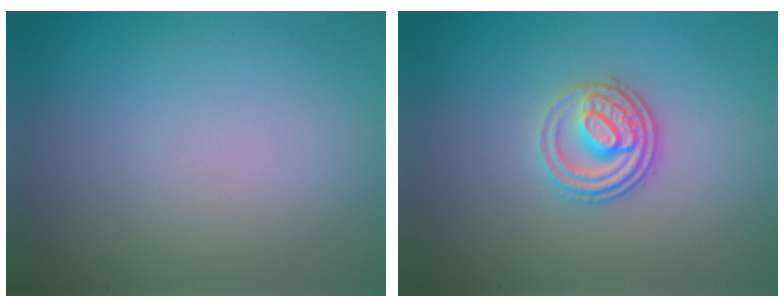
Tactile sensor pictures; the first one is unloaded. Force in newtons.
{"total": 3.3, "press": 2.9, "slide": 1.6}